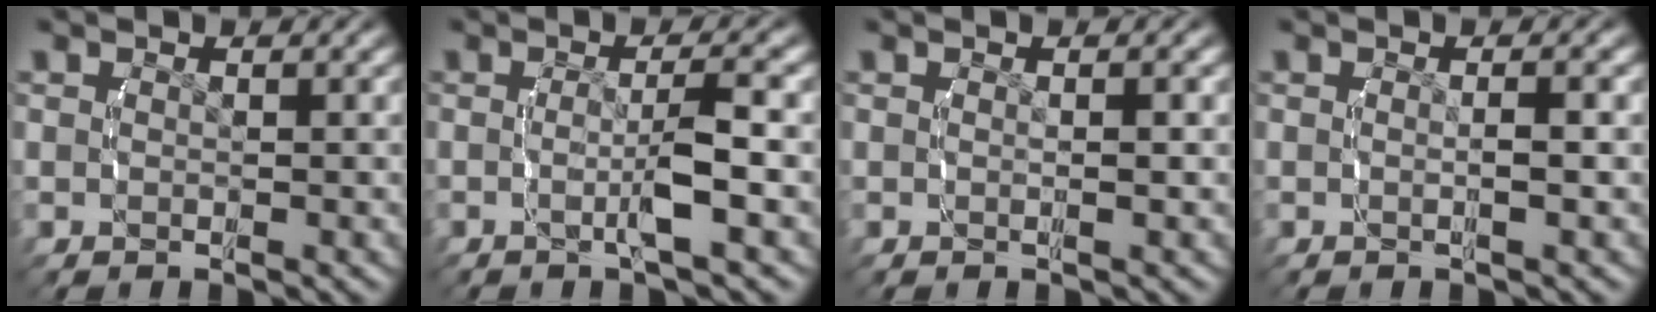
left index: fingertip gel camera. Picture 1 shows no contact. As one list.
[{"total": 3.1, "force": [-0.6, -0.3, 3.0], "torque": [-0.047, 0.001, -0.012]}, {"total": 0.8, "force": [0.0, -0.1, 0.8], "torque": [-0.017, -0.004, 0.002]}, {"total": 1.4, "force": [-0.3, -0.2, 1.4], "torque": [-0.027, -0.003, -0.003]}]